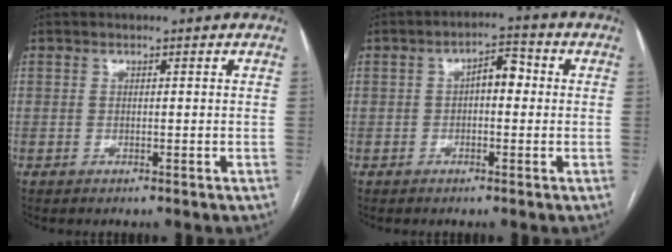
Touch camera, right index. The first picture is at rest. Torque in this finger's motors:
{"motor_torque": [0.66, -0.03, 0.08, 0.06]}